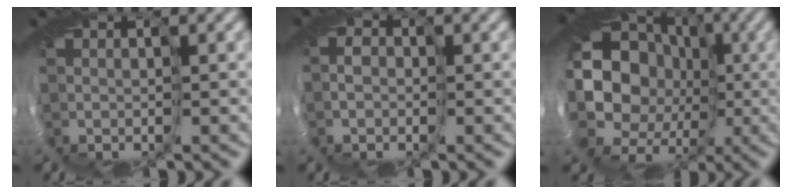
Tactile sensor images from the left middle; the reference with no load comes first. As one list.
[{"total": 1.7, "force": [-1.3, 1.1, 0.2], "torque": [0.013, -0.005, -0.029]}, {"total": 17.8, "force": [-4.2, 15.6, 7.5], "torque": [-0.130, -0.006, -0.120]}]